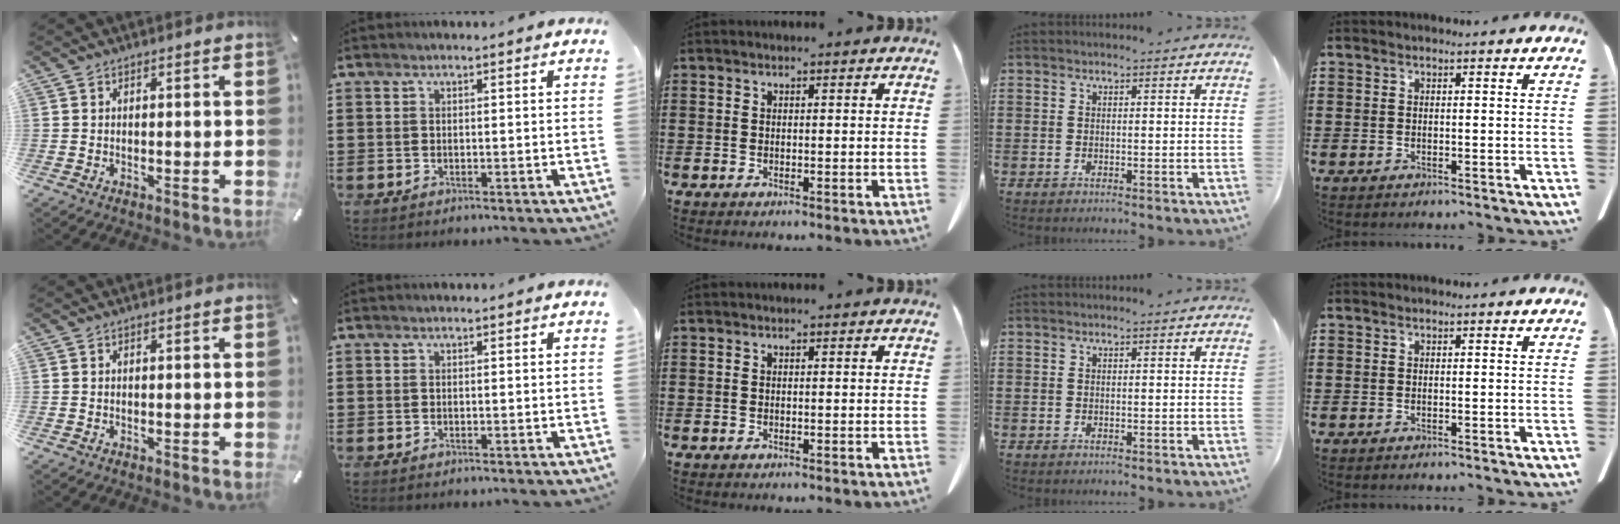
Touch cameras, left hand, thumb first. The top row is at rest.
{}